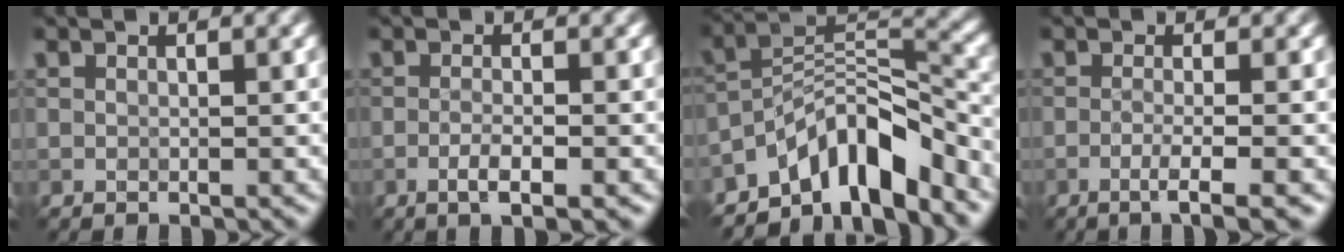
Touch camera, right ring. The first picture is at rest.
{"total": 2.4, "force": [-1.0, 0.5, 2.1], "torque": [-0.036, 0.003, -0.022]}
{"total": 8.3, "force": [-6.1, 2.6, 5.0], "torque": [-0.063, 0.006, -0.119]}
{"total": 3.3, "force": [-1.4, 0.5, 2.9], "torque": [-0.045, 0.001, -0.036]}